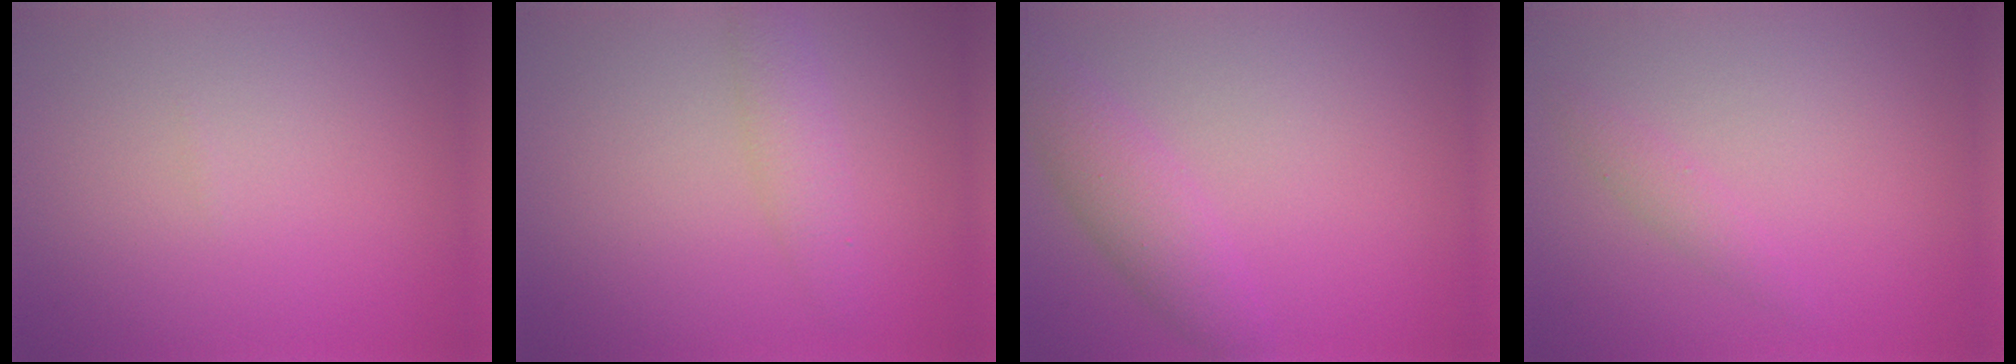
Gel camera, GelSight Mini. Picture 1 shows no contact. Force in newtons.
{"total": 2.2, "press": 2.2, "slide": 0.0}
{"total": 3.3, "press": 3.3, "slide": 0.1}
{"total": 1.2, "press": 1.2, "slide": 0.0}